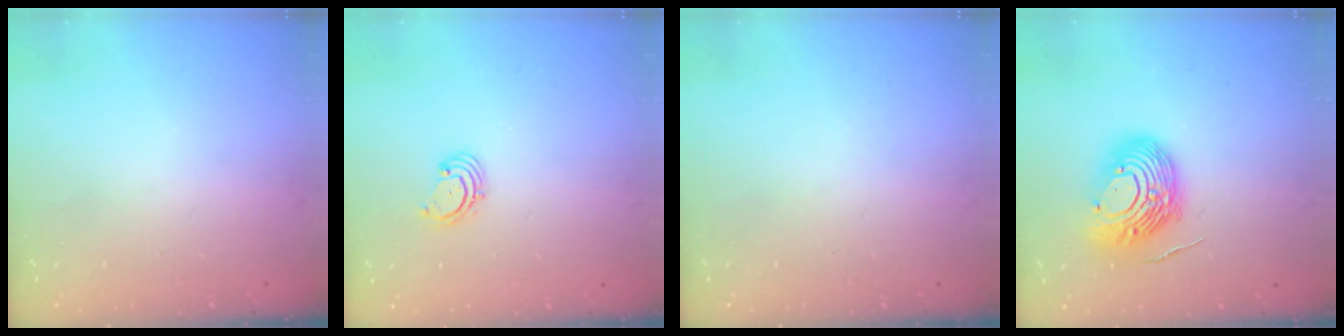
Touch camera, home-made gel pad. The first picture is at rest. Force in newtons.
{"total": 1.6, "press": 1.6, "slide": 0.2}
{"total": 0.0}
{"total": 14.9, "press": 14.8, "slide": 1.6}